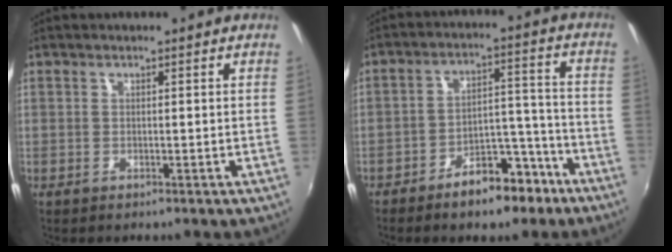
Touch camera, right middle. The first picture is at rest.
{"total": 10.4, "force": [-7.6, 4.7, 5.4], "torque": [-0.083, 0.031, -0.103]}